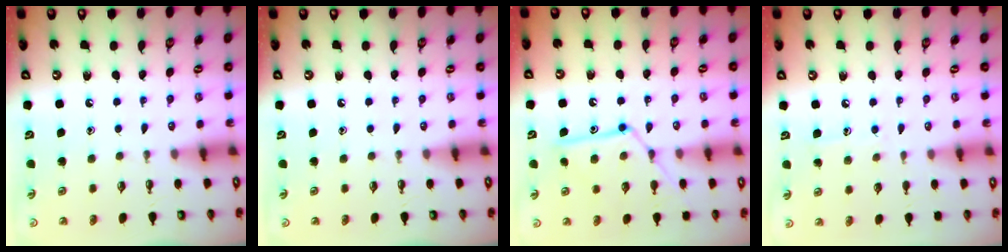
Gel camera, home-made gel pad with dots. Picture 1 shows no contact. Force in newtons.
{"total": 0.0}
{"total": 13.0, "press": 13.0, "slide": 1.0}
{"total": 6.4, "press": 6.4, "slide": 0.6}